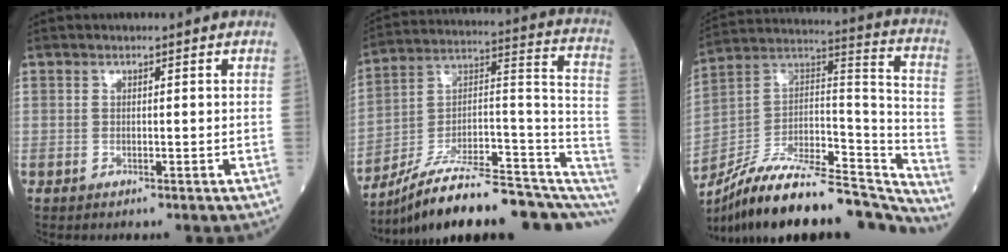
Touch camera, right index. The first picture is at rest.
{"total": 24.7, "force": [-18.0, 6.3, 15.6], "torque": [-0.171, 0.045, -0.270]}
{"total": 30.2, "force": [-26.1, 6.7, 13.7], "torque": [-0.179, 0.022, -0.399]}